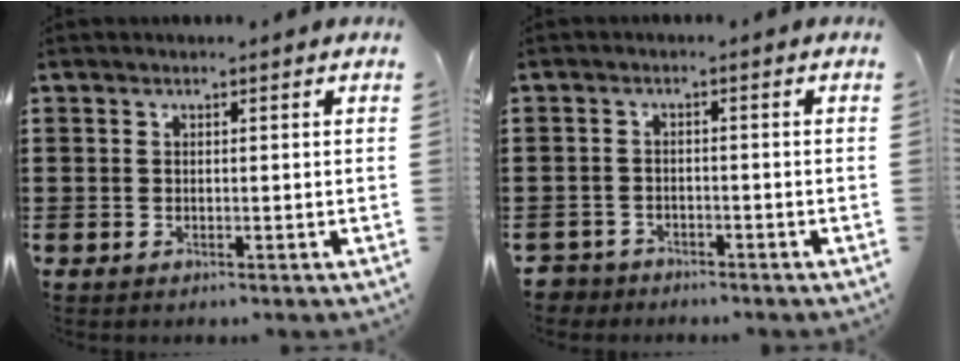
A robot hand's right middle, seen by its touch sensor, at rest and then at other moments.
{"total": 2.5, "force": [-2.4, 0.7, -0.2], "torque": [-0.003, -0.003, -0.054]}